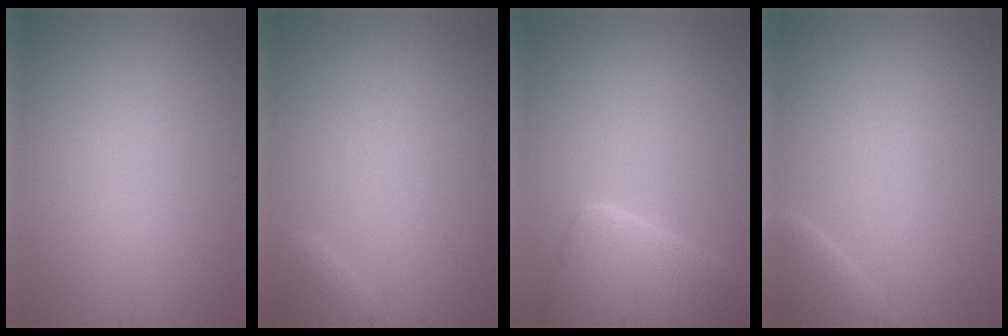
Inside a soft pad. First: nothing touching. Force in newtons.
{"total": 1.6, "press": 1.6, "slide": 0.1}
{"total": 7.1, "press": 7.0, "slide": 0.6}
{"total": 2.5, "press": 2.5, "slide": 0.2}